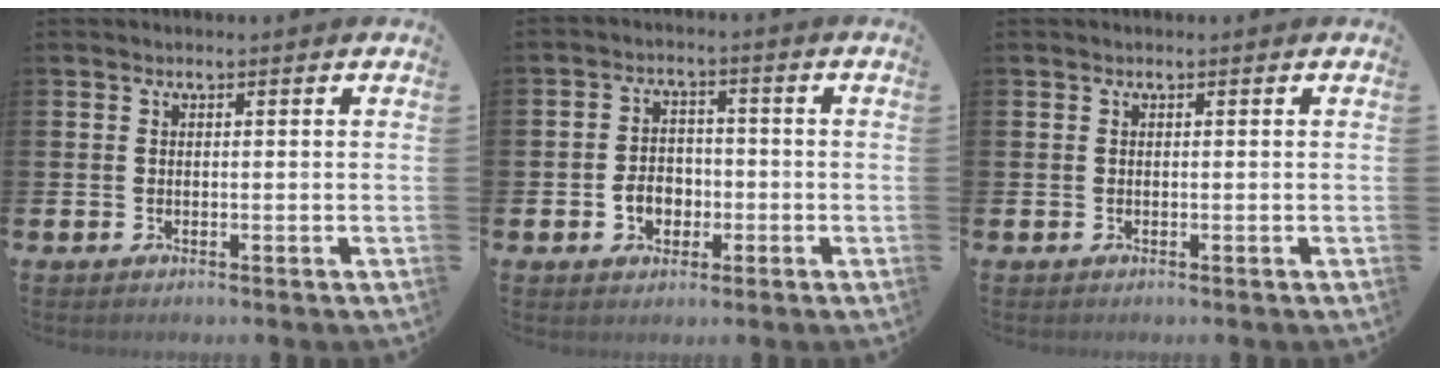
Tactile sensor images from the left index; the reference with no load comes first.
{"total": 4.2, "force": [-1.3, 3.2, 2.3], "torque": [-0.034, 0.001, -0.031]}
{"total": 0.0}